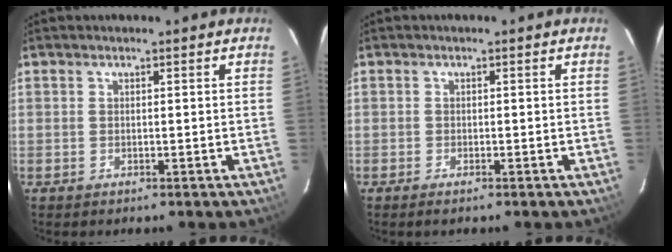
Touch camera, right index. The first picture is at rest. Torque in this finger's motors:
{"motor_torque": [0.06, 0.04, 0.01, 0.00]}